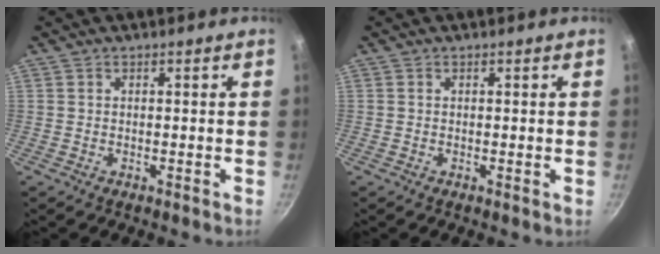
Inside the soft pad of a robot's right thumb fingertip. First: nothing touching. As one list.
[{"total": 0.0}]